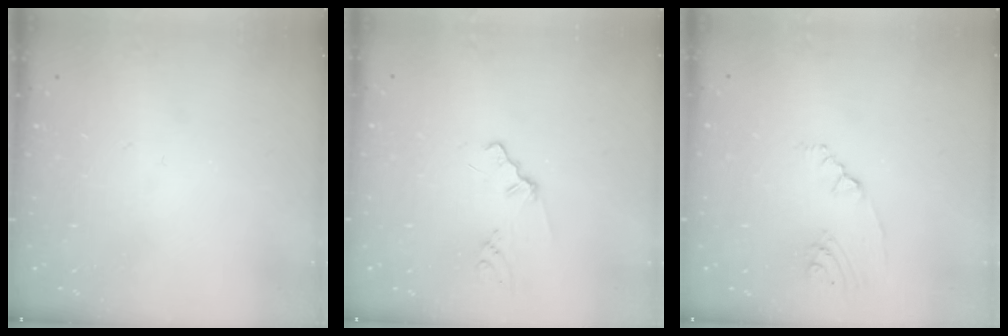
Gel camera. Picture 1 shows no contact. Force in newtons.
{"total": 0.7, "press": 0.7, "slide": 0.3}
{"total": 2.9, "press": 2.1, "slide": 2.0}